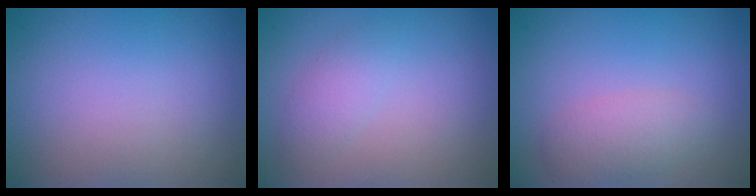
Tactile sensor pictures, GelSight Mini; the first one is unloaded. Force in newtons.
{"total": 1.8, "press": 1.8, "slide": 0.1}
{"total": 2.3, "press": 2.3, "slide": 0.1}